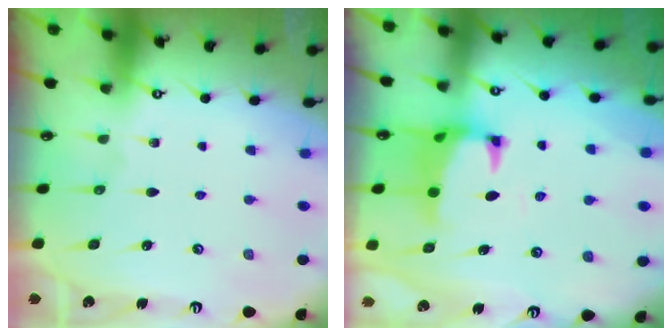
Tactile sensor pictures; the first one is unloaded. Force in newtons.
{"total": 1.0, "press": 0.2, "slide": 1.0}